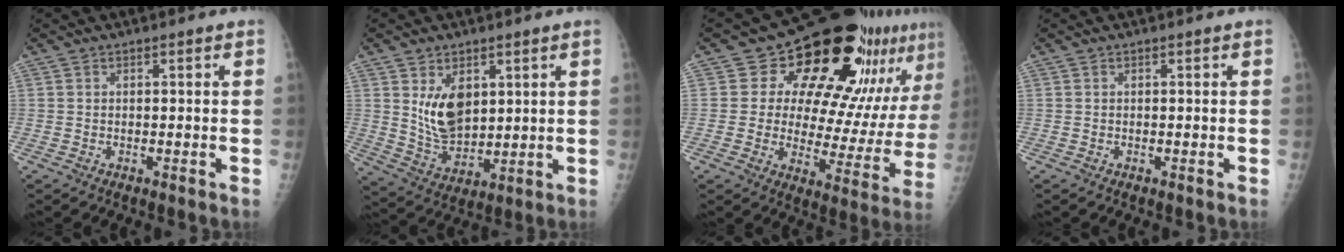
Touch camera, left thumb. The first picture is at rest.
{"total": 9.6, "force": [3.2, 6.0, 6.7], "torque": [-0.092, -0.030, 0.076]}
{"total": 23.6, "force": [14.6, 11.4, 14.7], "torque": [-0.165, -0.067, 0.193]}
{"total": 0.0}